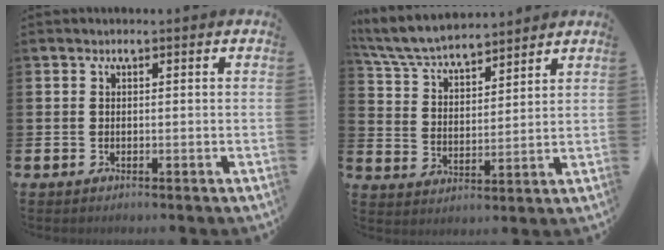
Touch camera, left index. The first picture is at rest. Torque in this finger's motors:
{"motor_torque": [0.45, -0.58, 0.24, 0.21]}